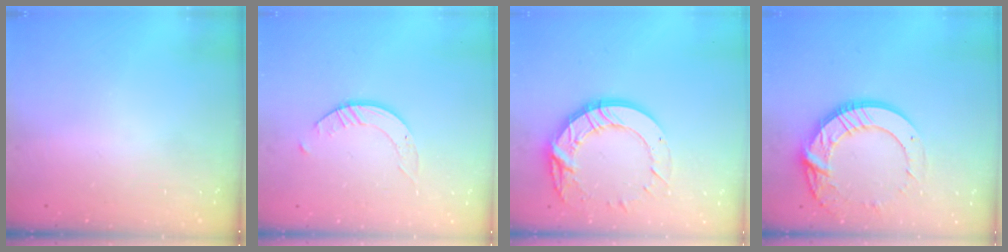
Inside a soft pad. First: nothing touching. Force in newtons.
{"total": 2.9, "press": 2.9, "slide": 0.3}
{"total": 15.8, "press": 15.8, "slide": 1.1}
{"total": 16.7, "press": 16.7, "slide": 1.4}